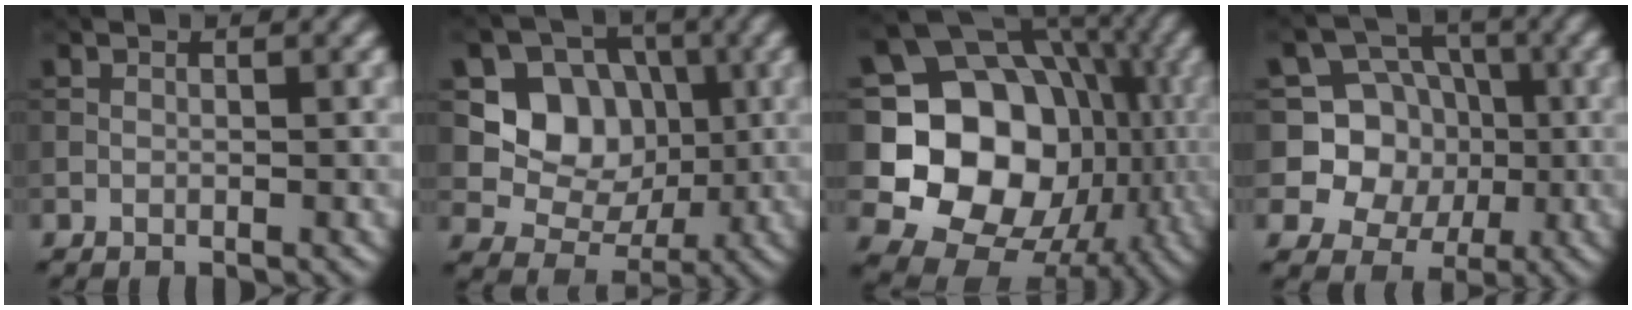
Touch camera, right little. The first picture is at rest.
{"total": 6.1, "force": [0.8, 5.3, 2.9], "torque": [-0.035, -0.007, 0.003]}
{"total": 14.1, "force": [-1.2, 11.5, 8.1], "torque": [-0.121, -0.016, -0.039]}
{"total": 7.1, "force": [0.2, 6.6, 2.6], "torque": [-0.038, 0.010, -0.027]}